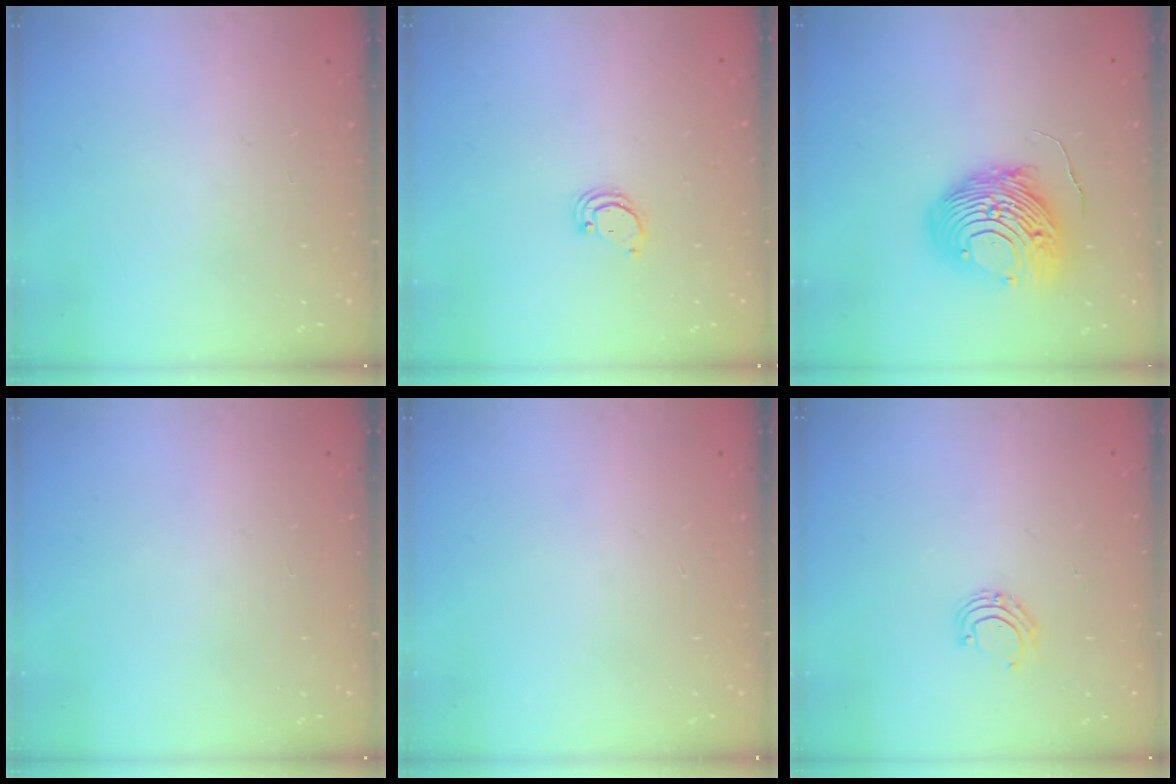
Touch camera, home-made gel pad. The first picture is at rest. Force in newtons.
{"total": 2.1, "press": 2.1, "slide": 0.2}
{"total": 13.1, "press": 13.0, "slide": 1.2}
{"total": 0.0}
{"total": 0.0}
{"total": 4.1, "press": 4.1, "slide": 0.4}